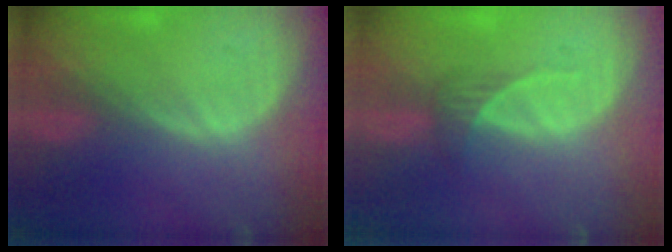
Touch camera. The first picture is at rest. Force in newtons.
{"total": 2.1, "press": 1.9, "slide": 0.9}